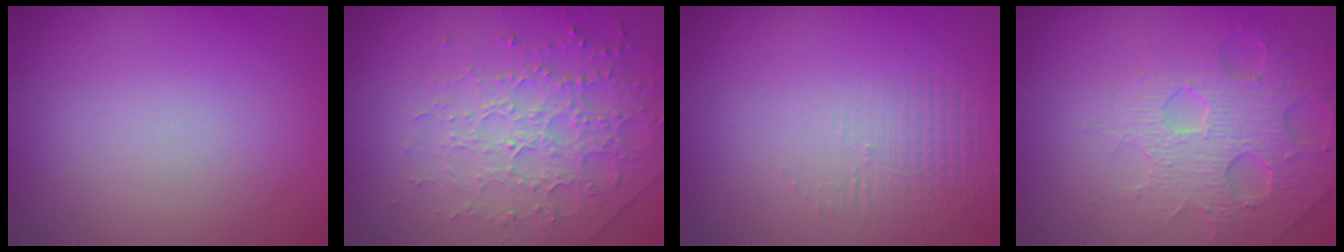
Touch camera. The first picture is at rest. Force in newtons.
{"total": 3.0, "press": 2.8, "slide": 1.1}
{"total": 1.4, "press": 0.1, "slide": 1.4}
{"total": 4.3, "press": 4.2, "slide": 0.7}